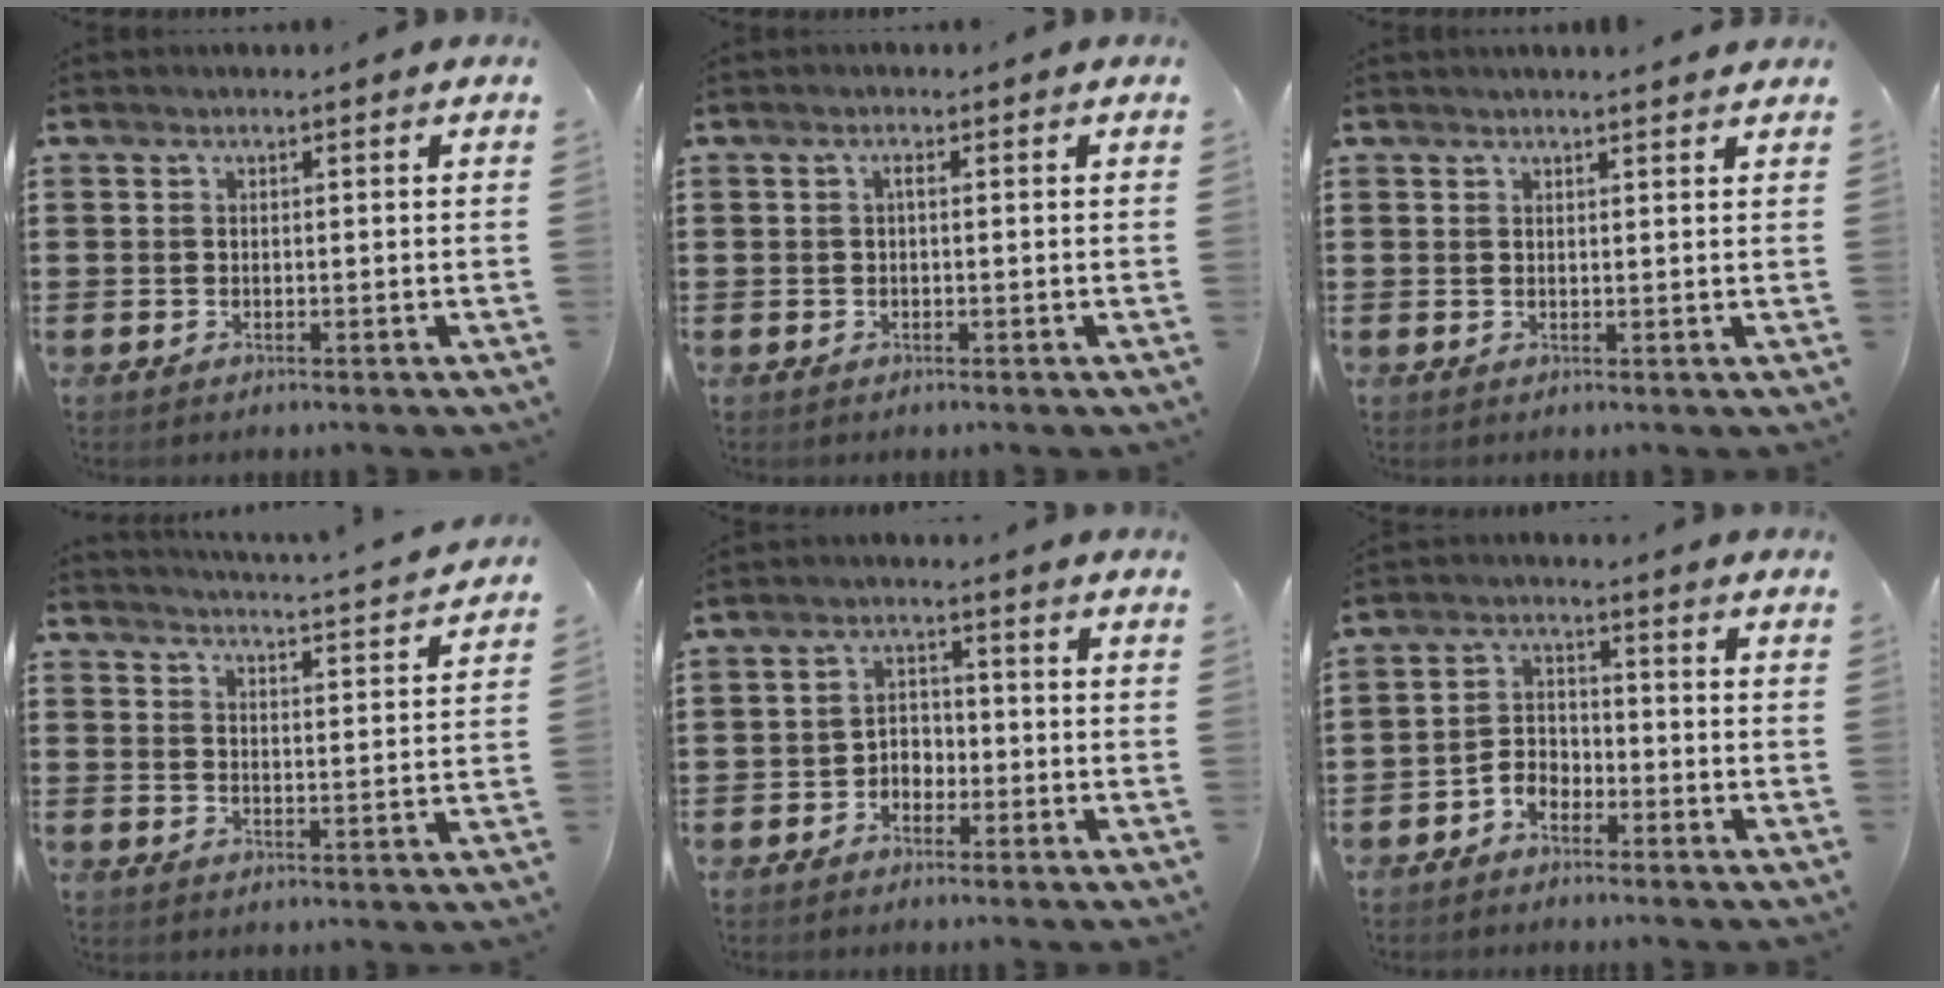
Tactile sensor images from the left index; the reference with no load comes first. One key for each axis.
{"total": 0.9, "fx": -0.1, "fy": 0.3, "fz": 0.8, "tx": -0.018, "ty": 0.000, "tz": -0.002}
{"total": 1.3, "fx": 1.2, "fy": -0.1, "fz": 0.4, "tx": -0.010, "ty": -0.001, "tz": 0.024}
{"total": 3.4, "fx": 3.3, "fy": -0.7, "fz": 0.4, "tx": -0.019, "ty": -0.036, "tz": 0.052}
{"total": 2.7, "fx": -1.8, "fy": 1.8, "fz": 1.0, "tx": -0.025, "ty": 0.008, "tz": -0.040}
{"total": 3.3, "fx": -2.6, "fy": 1.7, "fz": 1.1, "tx": -0.033, "ty": 0.006, "tz": -0.057}